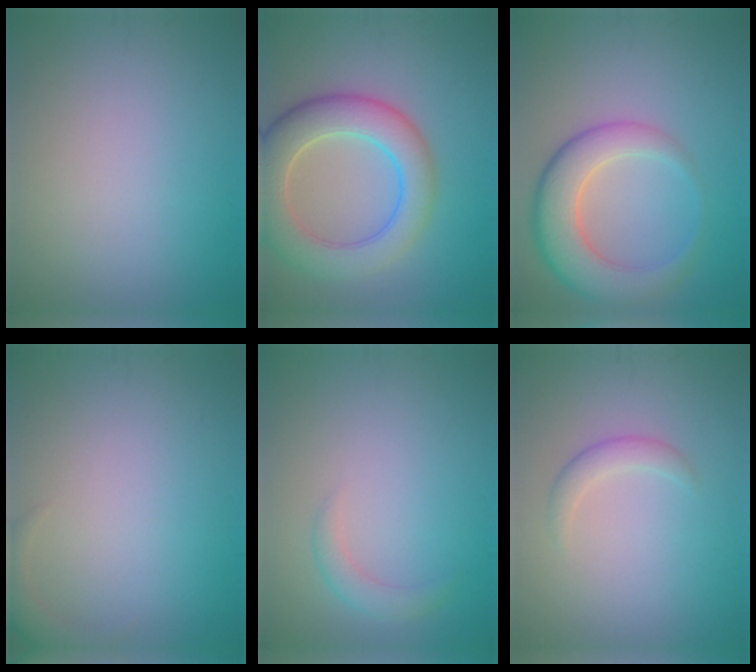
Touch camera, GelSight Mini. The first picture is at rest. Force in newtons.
{"total": 7.6, "press": 7.6, "slide": 0.6}
{"total": 6.5, "press": 6.5, "slide": 0.4}
{"total": 1.7, "press": 1.7, "slide": 0.2}
{"total": 1.6, "press": 1.6, "slide": 0.1}
{"total": 1.6, "press": 1.6, "slide": 0.2}